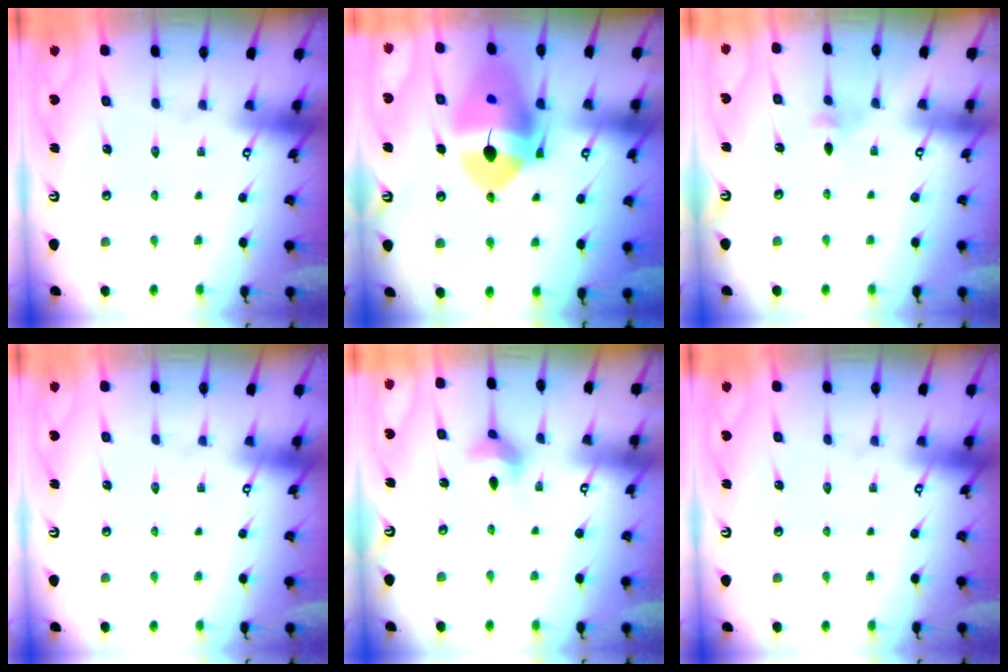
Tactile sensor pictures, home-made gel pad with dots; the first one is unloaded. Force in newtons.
{"total": 18.1, "press": 18.0, "slide": 2.4}
{"total": 3.0, "press": 2.9, "slide": 0.6}
{"total": 0.0}
{"total": 5.8, "press": 5.7, "slide": 0.6}
{"total": 0.0}